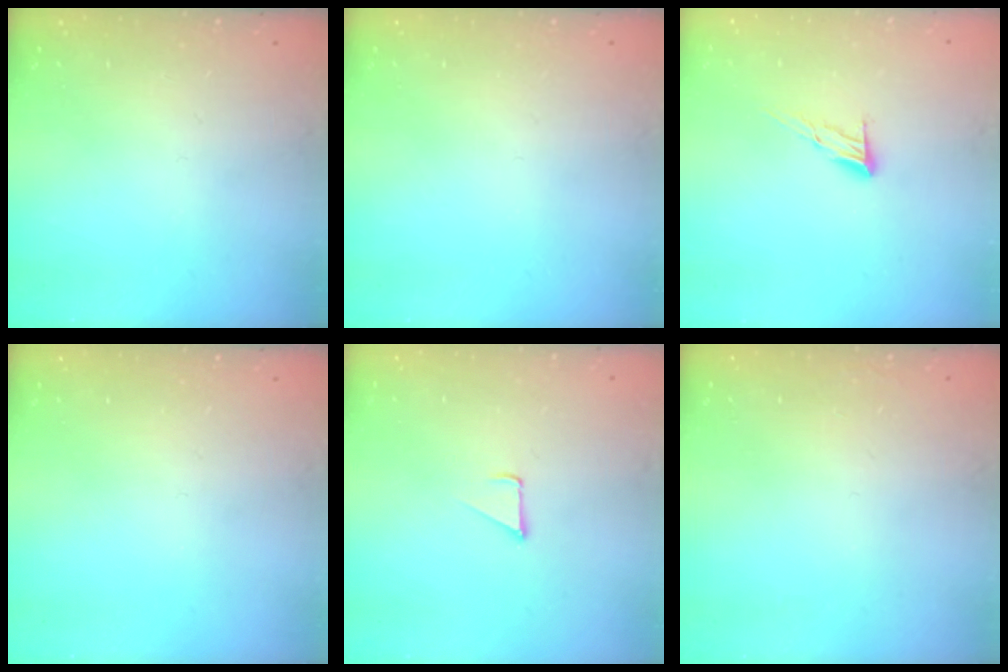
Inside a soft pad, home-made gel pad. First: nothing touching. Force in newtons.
{"total": 0.0}
{"total": 7.2, "press": 7.2, "slide": 0.4}
{"total": 0.0}
{"total": 2.3, "press": 2.3, "slide": 0.2}
{"total": 1.5, "press": 1.5, "slide": 0.1}